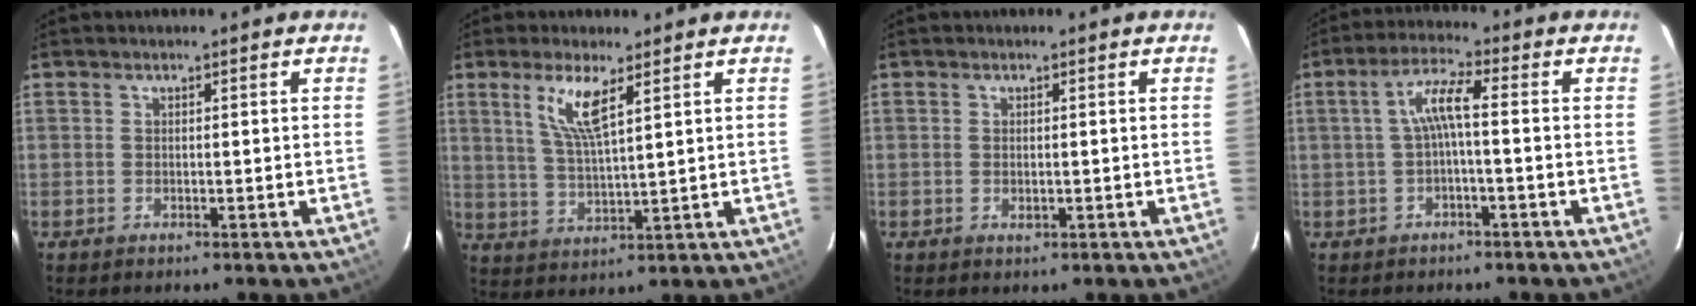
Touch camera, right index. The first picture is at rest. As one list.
[{"total": 7.1, "force": [3.7, 1.2, 5.9], "torque": [-0.120, -0.007, 0.078]}, {"total": 1.2, "force": [-0.1, 0.8, 0.9], "torque": [-0.014, -0.001, 0.000]}, {"total": 5.0, "force": [-0.7, 0.5, 4.9], "torque": [-0.104, 0.012, -0.011]}]